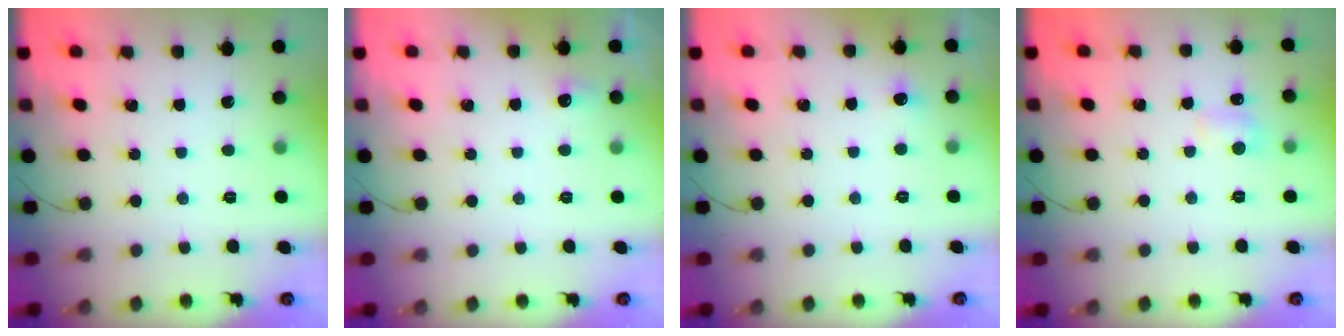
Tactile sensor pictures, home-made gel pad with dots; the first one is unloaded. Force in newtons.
{"total": 4.0, "press": 3.6, "slide": 1.8}
{"total": 3.2, "press": 2.9, "slide": 1.3}
{"total": 6.6, "press": 6.4, "slide": 1.9}